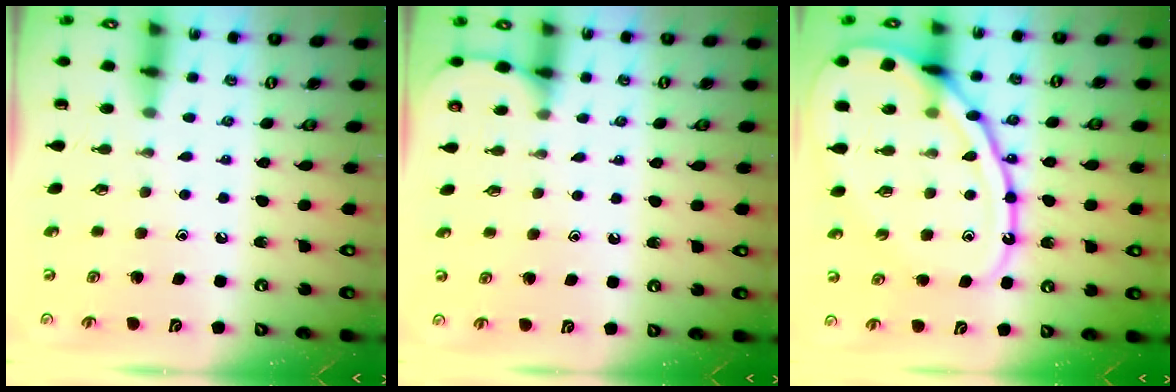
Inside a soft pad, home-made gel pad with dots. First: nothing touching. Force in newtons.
{"total": 4.3, "press": 4.2, "slide": 0.5}
{"total": 19.5, "press": 19.4, "slide": 1.2}